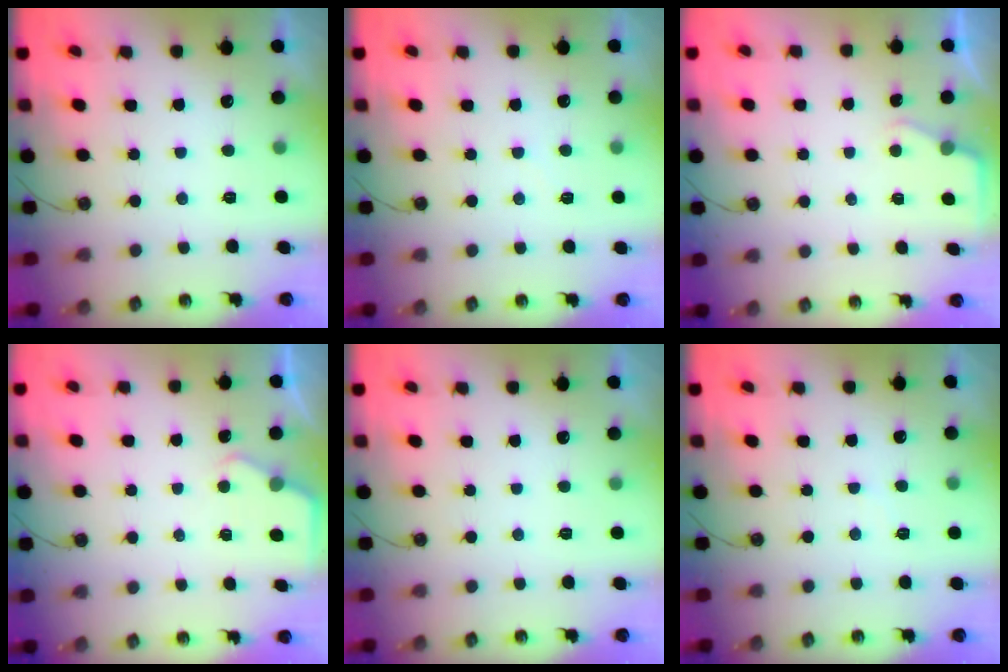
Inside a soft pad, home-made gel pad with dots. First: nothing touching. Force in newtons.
{"total": 3.0, "press": 3.0, "slide": 0.4}
{"total": 2.4, "press": 2.4, "slide": 0.3}
{"total": 3.3, "press": 3.3, "slide": 0.5}
{"total": 0.0}
{"total": 3.0, "press": 2.9, "slide": 0.4}